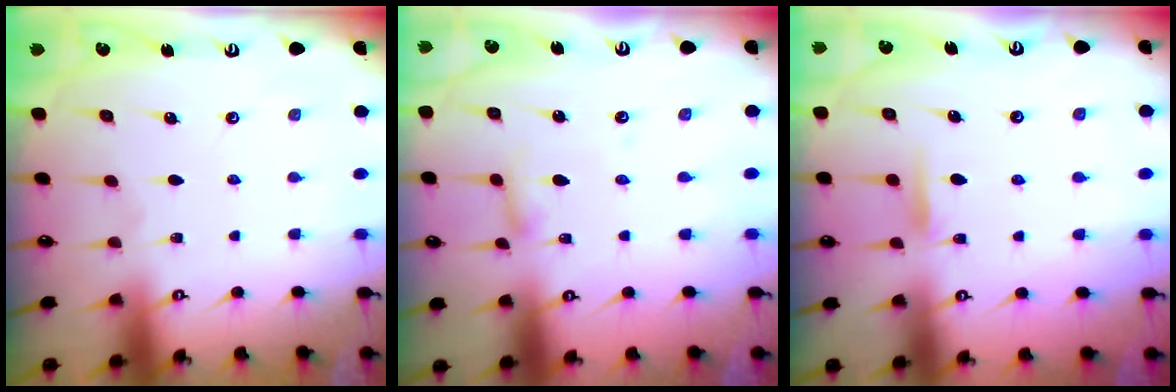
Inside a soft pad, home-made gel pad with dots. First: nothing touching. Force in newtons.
{"total": 3.8, "press": 3.8, "slide": 0.2}
{"total": 5.8, "press": 5.7, "slide": 0.9}